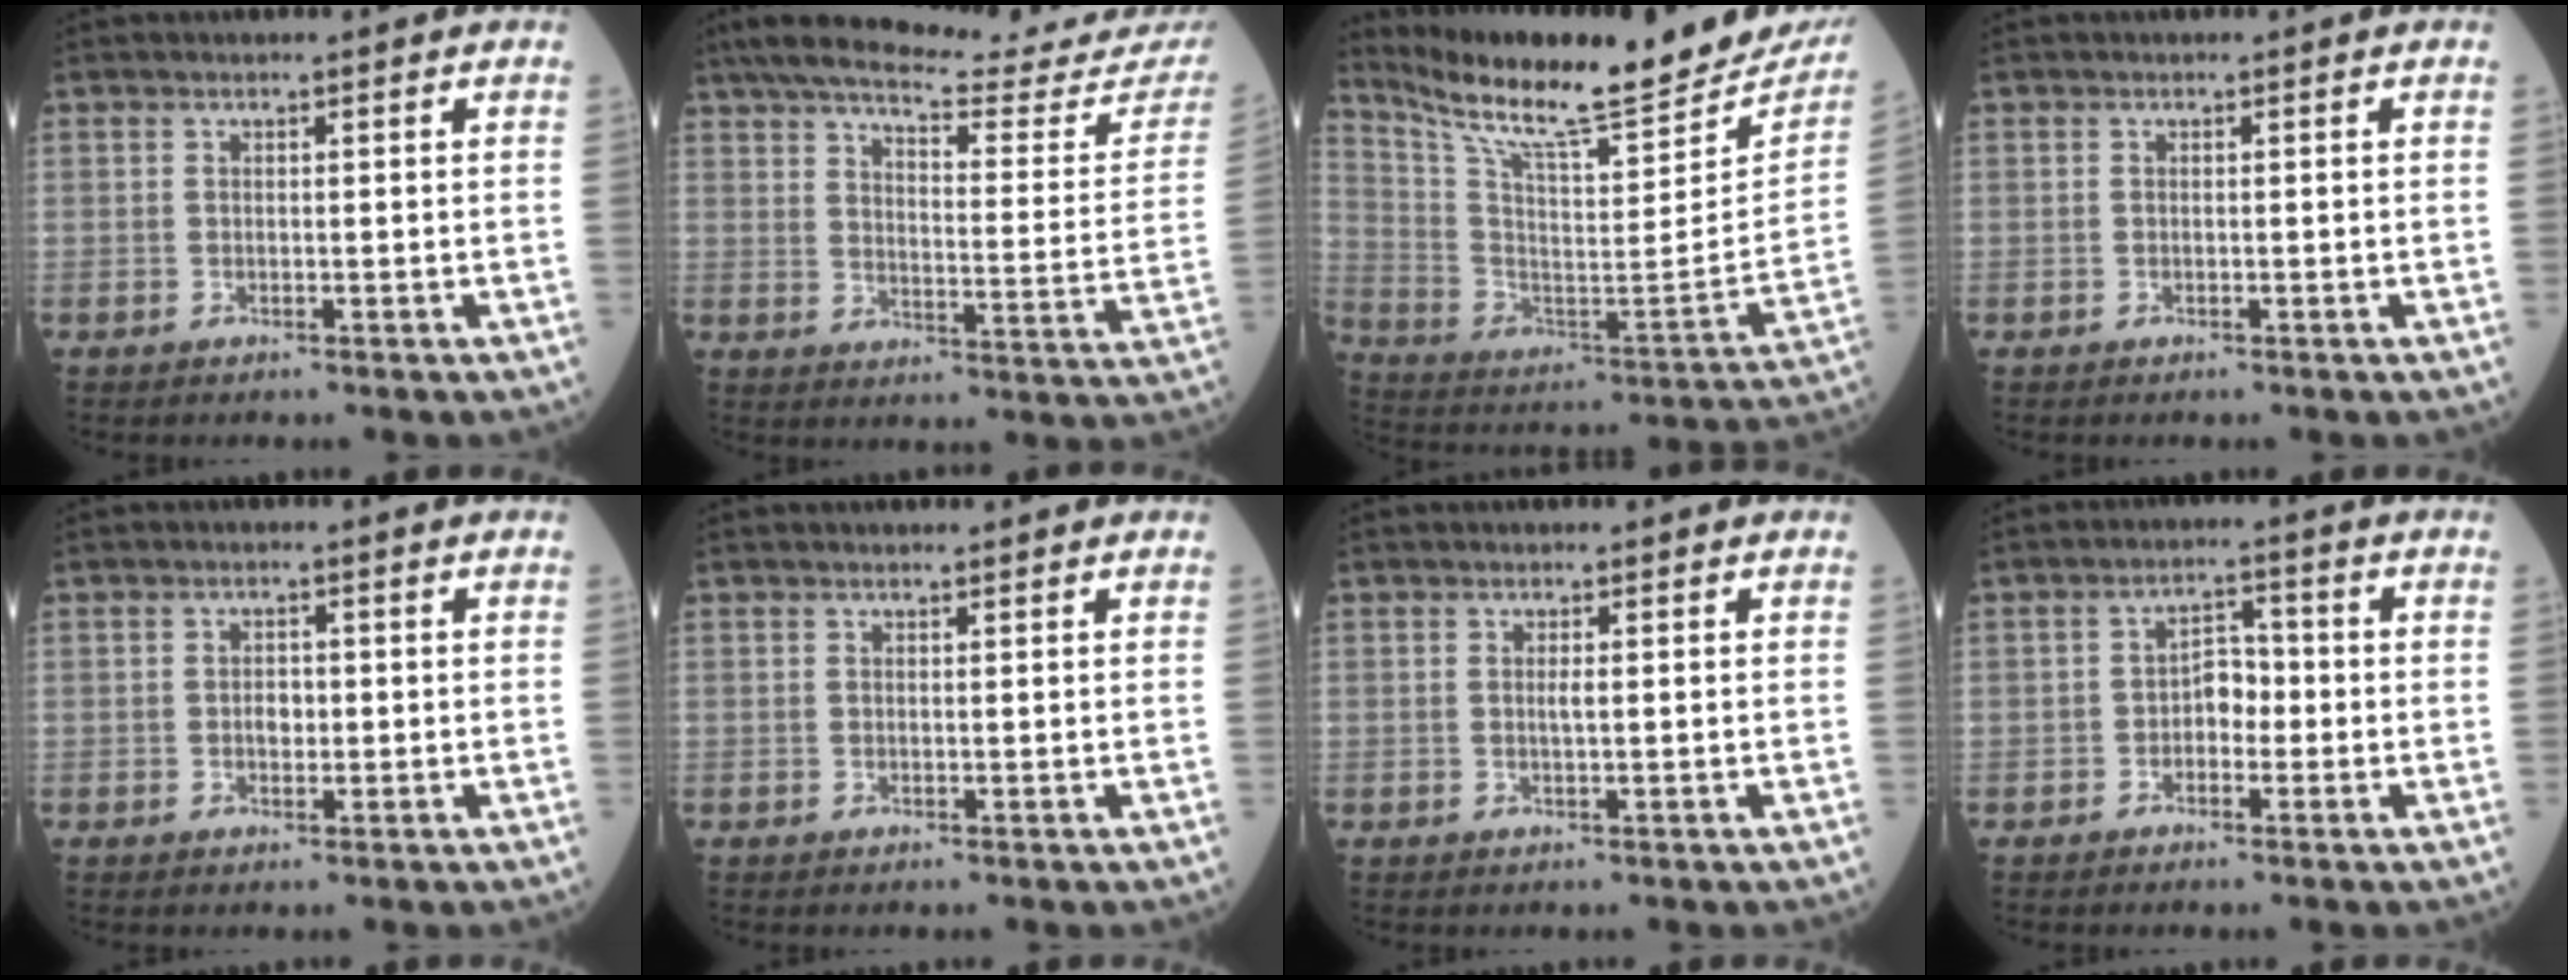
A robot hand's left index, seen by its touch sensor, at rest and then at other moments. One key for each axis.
{"total": 26.3, "fx": 23.7, "fy": 2.5, "fz": 11.0, "tx": -0.172, "ty": -0.070, "tz": 0.294}
{"total": 26.8, "fx": 23.4, "fy": 4.0, "fz": 12.6, "tx": -0.220, "ty": -0.060, "tz": 0.337}
{"total": 0.0}
{"total": 1.7, "fx": -0.1, "fy": 1.1, "fz": 1.2, "tx": -0.020, "ty": 0.003, "tz": -0.001}
{"total": 1.5, "fx": 1.5, "fy": 0.1, "fz": 0.4, "tx": -0.008, "ty": 0.007, "tz": 0.021}
{"total": 0.9, "fx": 0.3, "fy": 0.0, "fz": 0.8, "tx": -0.020, "ty": 0.001, "tz": 0.003}
{"total": 3.5, "fx": -0.8, "fy": 2.1, "fz": 2.6, "tx": -0.038, "ty": 0.014, "tz": -0.019}